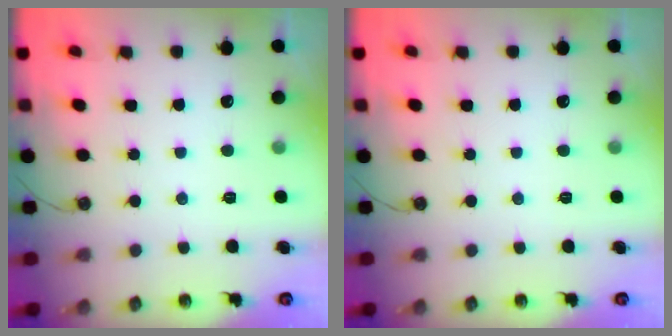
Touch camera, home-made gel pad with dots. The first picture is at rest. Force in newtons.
{"total": 0.0}